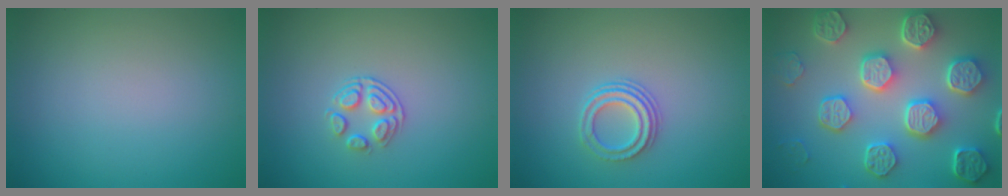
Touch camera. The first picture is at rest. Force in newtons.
{"total": 2.1, "press": 1.4, "slide": 1.5}
{"total": 2.5, "press": 2.1, "slide": 1.4}
{"total": 8.8, "press": 6.7, "slide": 5.6}